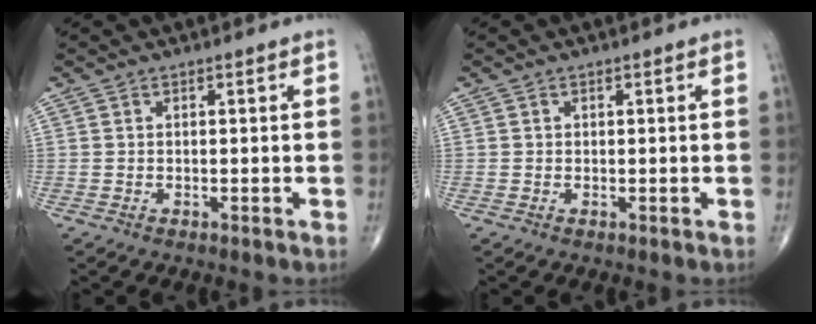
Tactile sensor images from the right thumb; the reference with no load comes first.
{"total": 0.0}